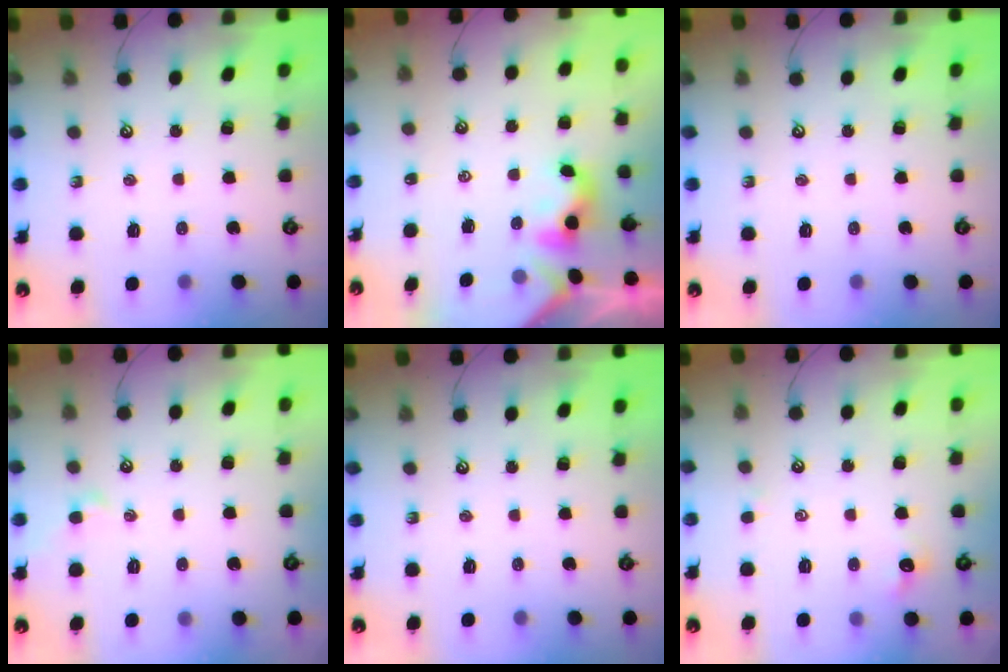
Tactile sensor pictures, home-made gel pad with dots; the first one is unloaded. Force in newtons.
{"total": 2.3, "press": 2.3, "slide": 0.3}
{"total": 0.0}
{"total": 0.5, "press": 0.1, "slide": 0.5}
{"total": 0.0}
{"total": 0.9, "press": 0.6, "slide": 0.6}